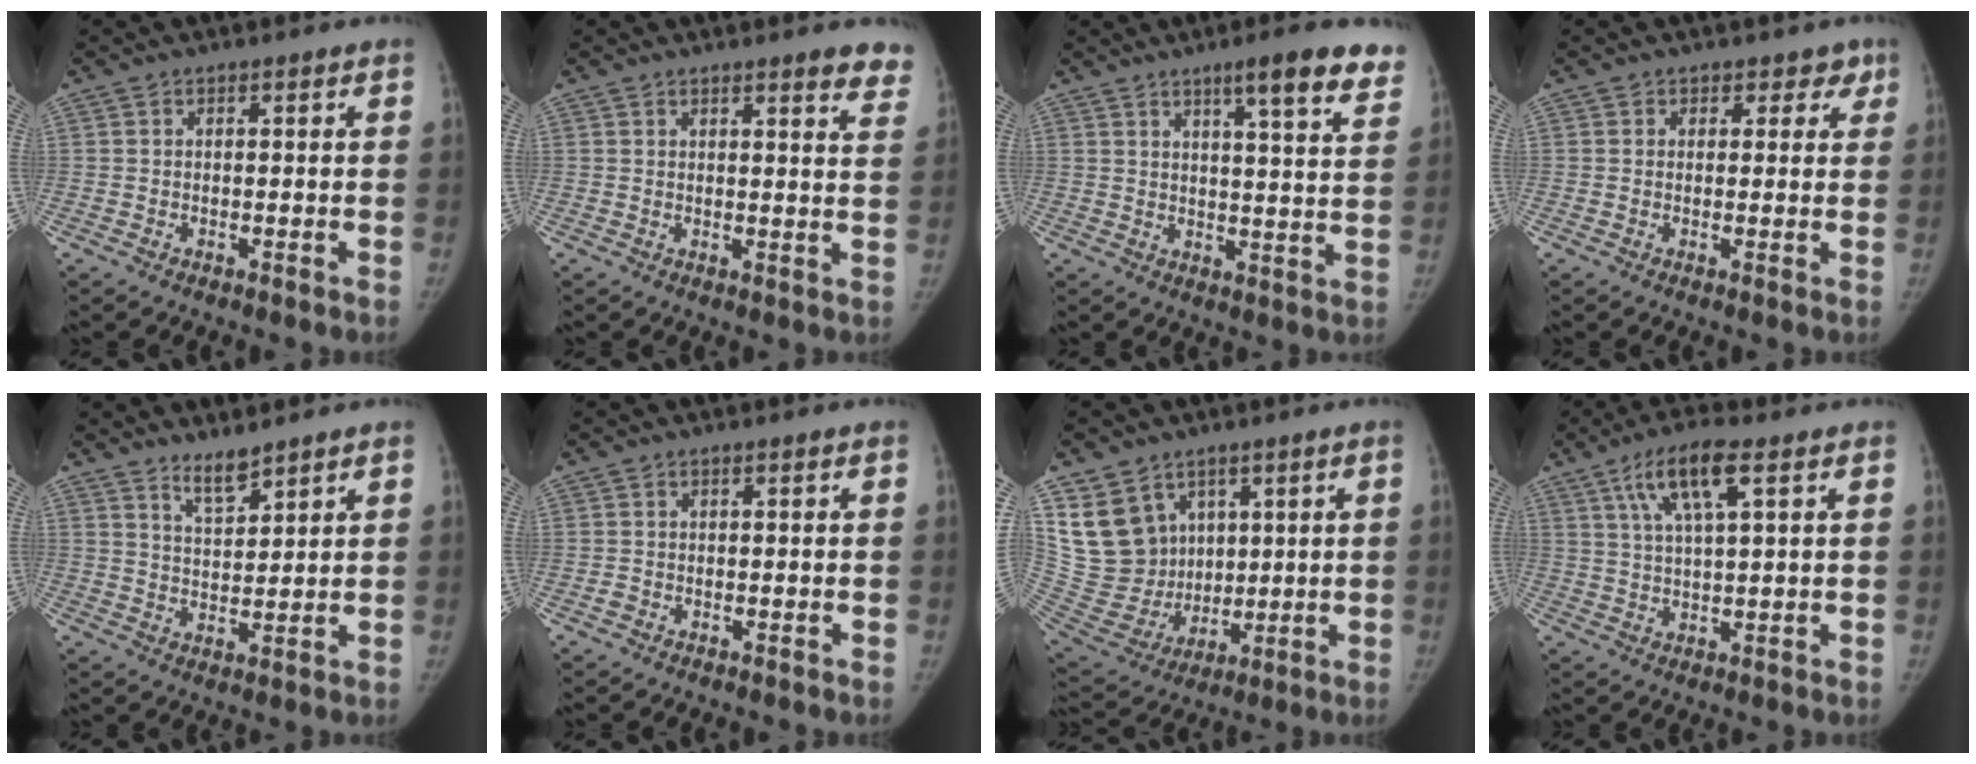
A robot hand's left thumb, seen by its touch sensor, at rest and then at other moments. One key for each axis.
{"total": 6.8, "fx": 5.7, "fy": 1.7, "fz": 3.4, "tx": -0.011, "ty": -0.028, "tz": 0.049}
{"total": 11.5, "fx": 8.0, "fy": 1.9, "fz": 8.1, "tx": -0.083, "ty": -0.041, "tz": 0.096}
{"total": 2.9, "fx": 1.6, "fy": 2.4, "fz": 0.4, "tx": 0.033, "ty": -0.004, "tz": 0.008}
{"total": 4.5, "fx": 3.9, "fy": 1.0, "fz": 1.9, "tx": -0.025, "ty": -0.036, "tz": 0.074}
{"total": 0.8, "fx": -0.3, "fy": 0.6, "fz": 0.3, "tx": -0.003, "ty": 0.000, "tz": -0.007}
{"total": 15.9, "fx": 7.1, "fy": 12.6, "fz": 6.4, "tx": -0.100, "ty": -0.017, "tz": 0.165}
{"total": 9.1, "fx": 4.3, "fy": 2.1, "fz": 7.8, "tx": -0.154, "ty": -0.004, "tz": 0.082}